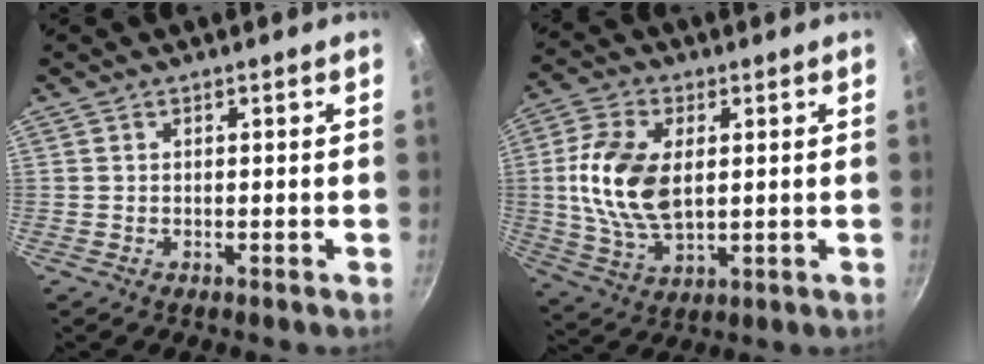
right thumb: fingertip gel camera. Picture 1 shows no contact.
{"total": 14.2, "force": [1.7, 8.2, 11.4], "torque": [-0.216, -0.004, 0.033]}